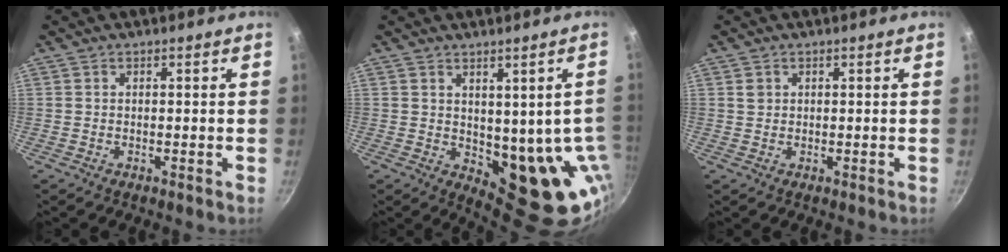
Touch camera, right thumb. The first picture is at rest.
{"total": 13.0, "force": [0.0, 7.0, 11.0], "torque": [-0.097, -0.013, 0.022]}
{"total": 1.3, "force": [0.5, 1.2, 0.4], "torque": [-0.003, 0.004, 0.008]}